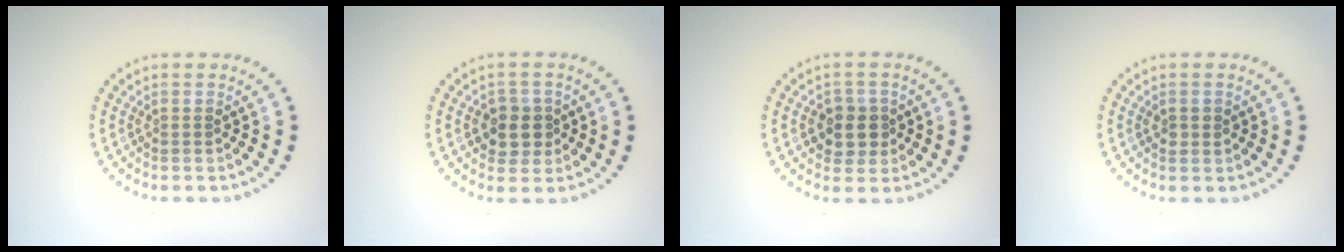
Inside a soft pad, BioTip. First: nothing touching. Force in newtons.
{"total": 2.6, "press": 2.4, "slide": 0.8}
{"total": 2.6, "press": 2.4, "slide": 0.8}
{"total": 0.9, "press": 0.9, "slide": 0.1}